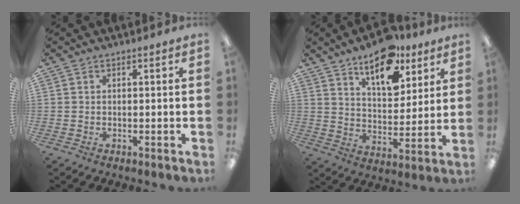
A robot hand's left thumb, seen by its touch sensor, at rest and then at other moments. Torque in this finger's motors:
{"motor_torque": [0.19, 0.53, 1.11, -1.66, 0.05]}